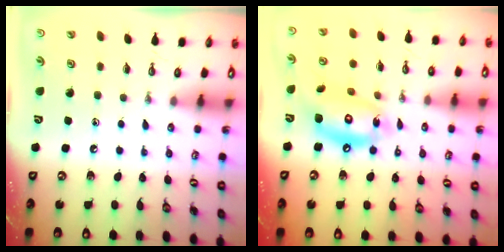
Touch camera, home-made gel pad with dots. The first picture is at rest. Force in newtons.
{"total": 14.5, "press": 14.4, "slide": 1.4}